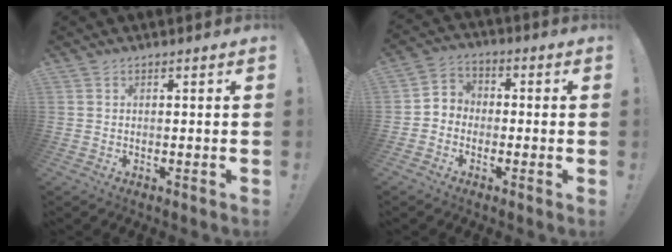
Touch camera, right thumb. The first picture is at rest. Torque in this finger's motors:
{"motor_torque": [0.51, 0.24, 0.05, -0.16, 0.00]}